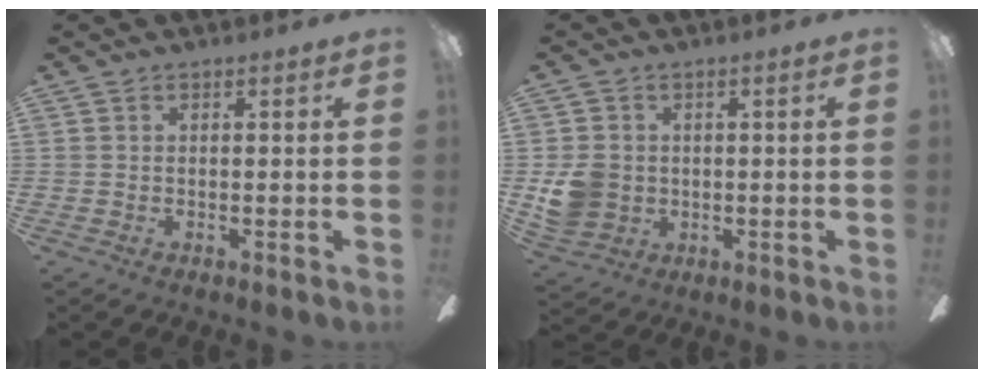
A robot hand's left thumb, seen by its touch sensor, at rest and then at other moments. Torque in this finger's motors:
{"motor_torque": [0.55, 1.62, 0.51, -0.62, 0.09]}